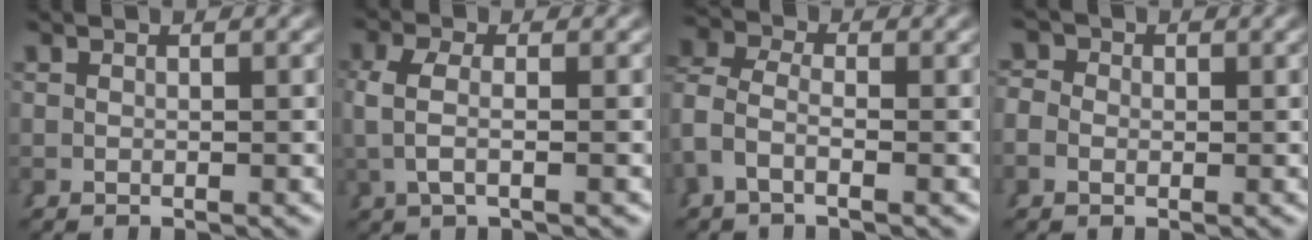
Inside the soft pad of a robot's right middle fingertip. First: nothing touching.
{"total": 3.1, "force": [0.6, 1.2, 2.8], "torque": [-0.064, 0.001, 0.010]}
{"total": 4.8, "force": [-0.9, 3.8, 2.8], "torque": [-0.086, -0.014, -0.022]}
{"total": 3.1, "force": [0.4, 2.9, 1.2], "torque": [-0.021, 0.009, -0.010]}